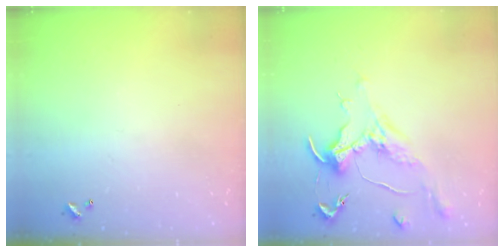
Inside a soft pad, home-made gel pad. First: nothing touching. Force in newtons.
{"total": 1.7, "press": 1.6, "slide": 0.6}